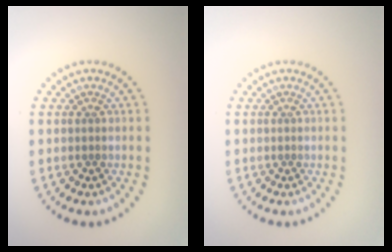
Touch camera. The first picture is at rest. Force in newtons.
{"total": 0.0}